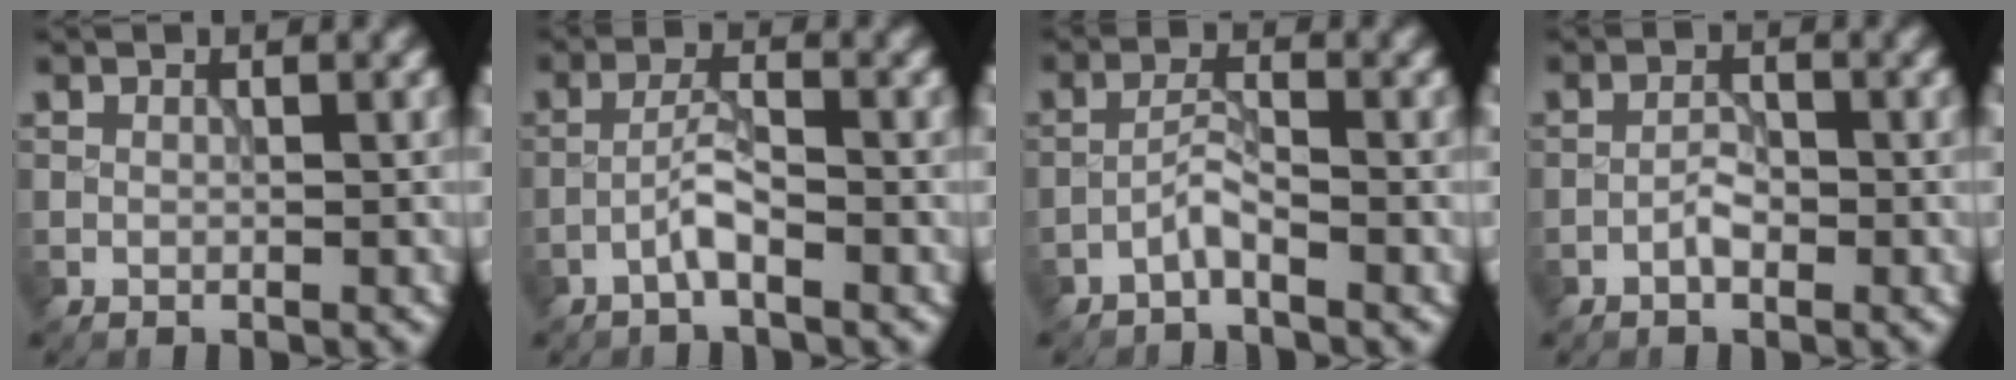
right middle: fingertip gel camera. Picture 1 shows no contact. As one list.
[{"total": 2.3, "force": [-1.4, 0.3, 1.8], "torque": [-0.037, 0.010, -0.033]}, {"total": 1.8, "force": [-1.4, 0.1, 1.1], "torque": [-0.023, 0.009, -0.032]}, {"total": 1.7, "force": [-0.9, 0.6, 1.2], "torque": [-0.022, 0.004, -0.020]}]